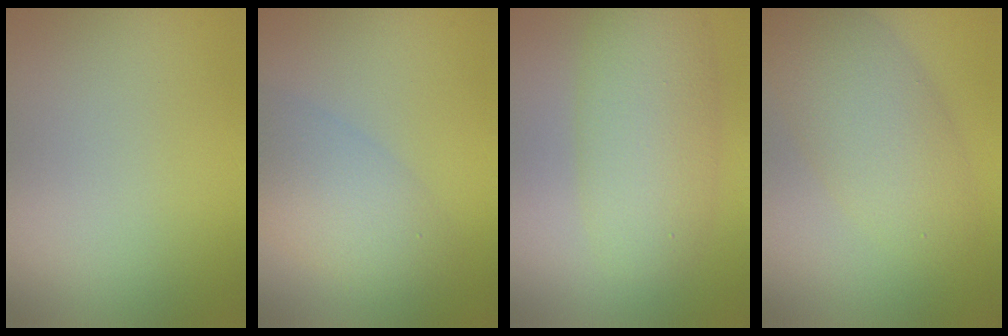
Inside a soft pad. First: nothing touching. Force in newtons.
{"total": 4.7, "press": 4.7, "slide": 0.1}
{"total": 5.8, "press": 5.8, "slide": 0.2}
{"total": 5.6, "press": 5.6, "slide": 0.2}